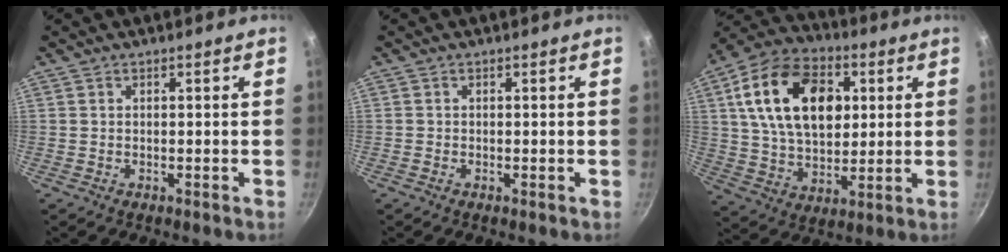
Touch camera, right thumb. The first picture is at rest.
{"total": 0.0}
{"total": 21.5, "force": [5.5, 14.0, 15.4], "torque": [-0.242, 0.003, 0.088]}